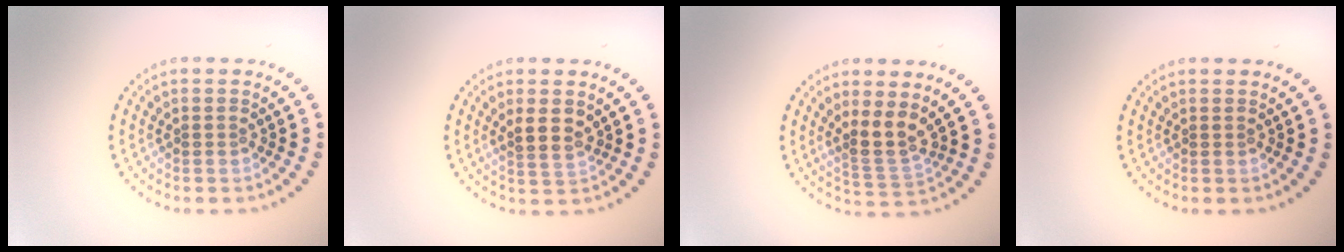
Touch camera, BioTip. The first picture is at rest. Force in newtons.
{"total": 2.4, "press": 2.2, "slide": 1.0}
{"total": 3.0, "press": 2.3, "slide": 1.9}
{"total": 0.0}